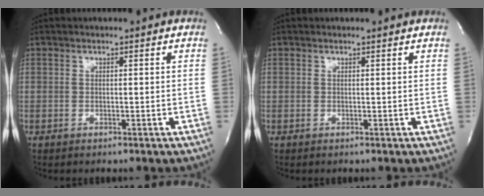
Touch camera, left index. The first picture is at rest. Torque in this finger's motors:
{"motor_torque": [0.31, -0.15, -0.05, -0.01]}